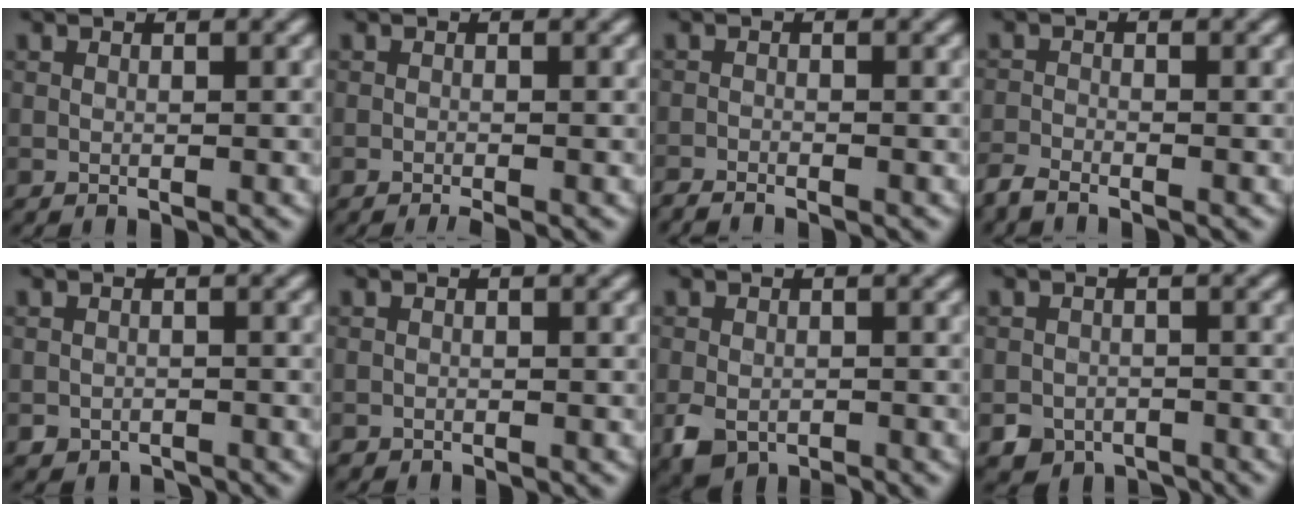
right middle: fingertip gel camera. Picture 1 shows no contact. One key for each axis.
{"total": 1.1, "fx": -0.8, "fy": 0.2, "fz": 0.7, "tx": -0.013, "ty": -0.001, "tz": -0.016}
{"total": 1.6, "fx": -1.6, "fy": 0.0, "fz": 0.3, "tx": -0.011, "ty": -0.003, "tz": -0.034}
{"total": 2.1, "fx": -1.9, "fy": 0.3, "fz": 0.7, "tx": -0.017, "ty": -0.006, "tz": -0.047}
{"total": 1.5, "fx": -1.0, "fy": 1.1, "fz": 0.1, "tx": 0.006, "ty": -0.005, "tz": -0.022}
{"total": 0.7, "fx": -0.5, "fy": 0.4, "fz": -0.1, "tx": 0.005, "ty": -0.004, "tz": -0.012}
{"total": 3.2, "fx": -1.8, "fy": 2.1, "fz": 1.7, "tx": -0.036, "ty": -0.011, "tz": -0.038}
{"total": 3.0, "fx": -2.0, "fy": 2.2, "fz": 0.6, "tx": -0.008, "ty": -0.003, "tz": -0.035}